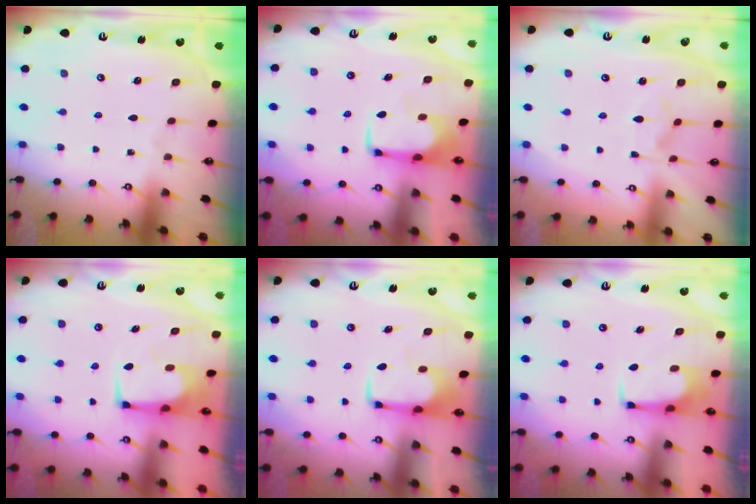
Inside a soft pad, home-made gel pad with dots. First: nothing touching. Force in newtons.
{"total": 1.7, "press": 1.7, "slide": 0.4}
{"total": 6.3, "press": 6.2, "slide": 1.2}
{"total": 1.0, "press": 0.9, "slide": 0.2}
{"total": 2.0, "press": 2.0, "slide": 0.4}
{"total": 0.0}